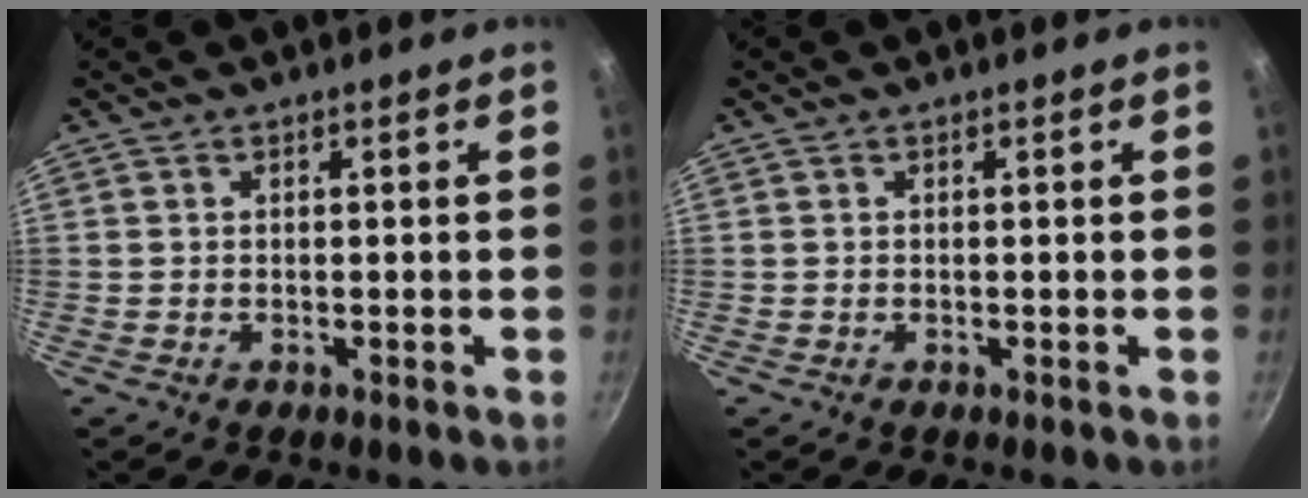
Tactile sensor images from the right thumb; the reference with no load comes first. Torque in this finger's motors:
{"motor_torque": [-0.02, 0.00, 0.00, 0.00, 0.00]}